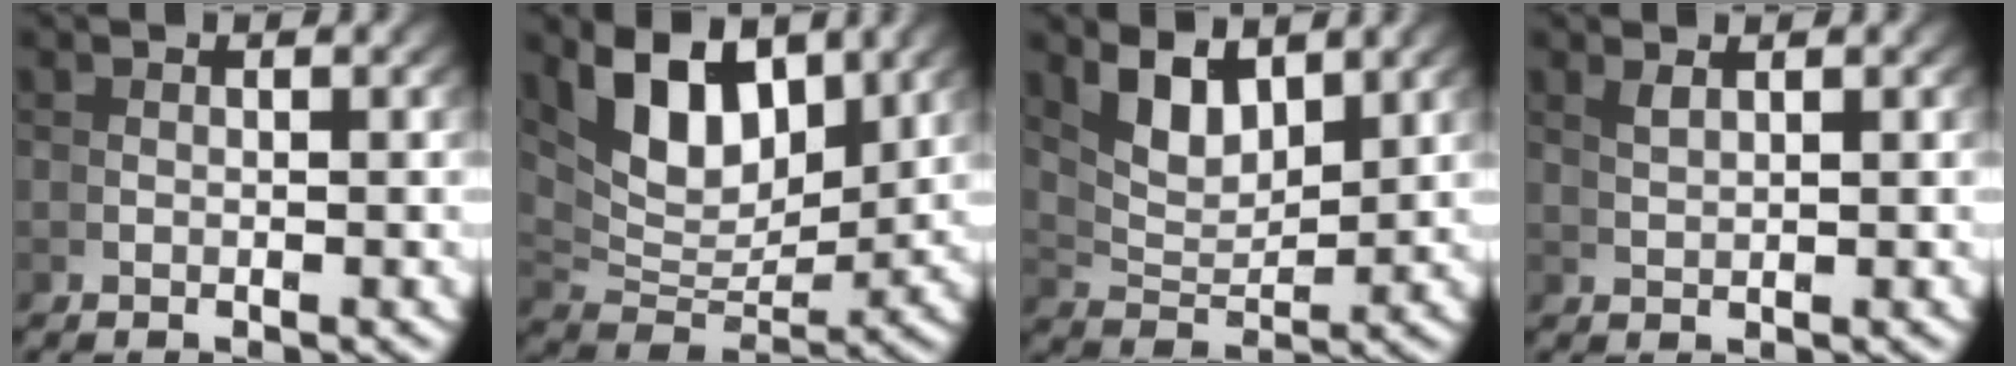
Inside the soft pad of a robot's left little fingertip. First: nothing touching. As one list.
[{"total": 9.8, "force": [3.5, 6.2, 6.8], "torque": [-0.132, -0.013, 0.068]}, {"total": 5.4, "force": [2.7, 2.6, 3.8], "torque": [-0.063, -0.012, 0.056]}, {"total": 1.7, "force": [1.3, -1.1, 0.1], "torque": [0.001, 0.002, 0.035]}]